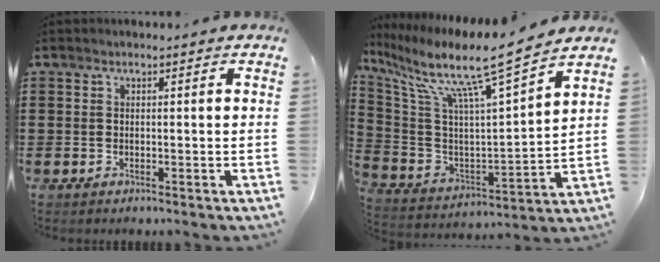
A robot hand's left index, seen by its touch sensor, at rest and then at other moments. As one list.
[{"total": 11.9, "force": [8.8, 0.5, 7.9], "torque": [-0.176, -0.062, 0.137]}]